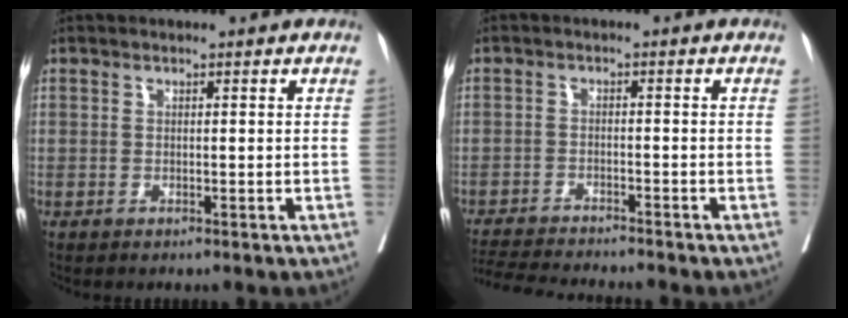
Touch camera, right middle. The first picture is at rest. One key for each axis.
{"total": 9.6, "fx": -9.1, "fy": -0.1, "fz": 3.2, "tx": -0.050, "ty": -0.012, "tz": -0.145}